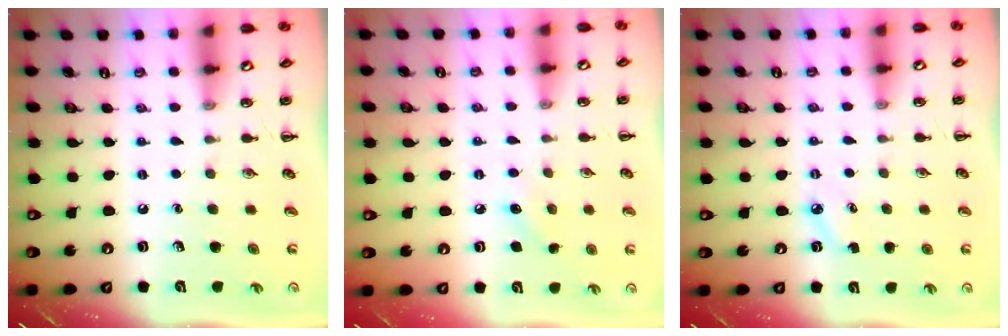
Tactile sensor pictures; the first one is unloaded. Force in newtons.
{"total": 6.3, "press": 6.1, "slide": 1.7}
{"total": 2.8, "press": 2.7, "slide": 0.7}